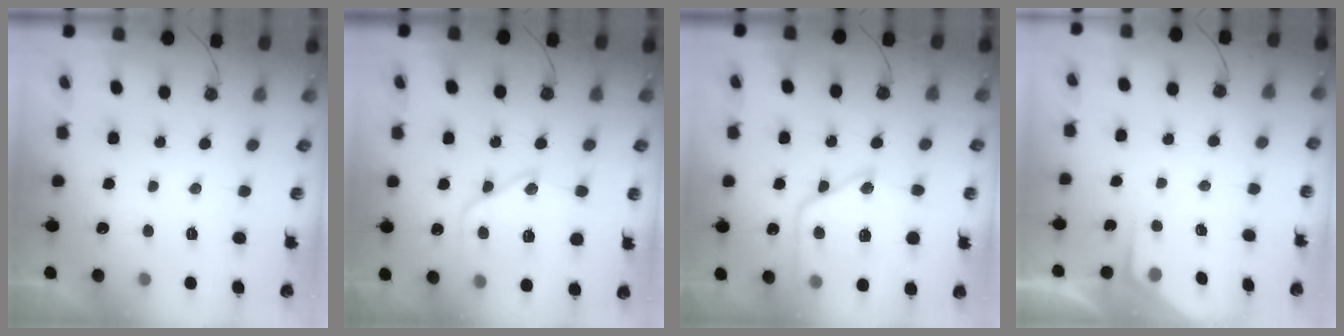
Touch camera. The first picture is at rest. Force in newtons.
{"total": 15.6, "press": 15.6, "slide": 1.2}
{"total": 18.1, "press": 18.1, "slide": 1.4}
{"total": 2.2, "press": 2.2, "slide": 0.3}